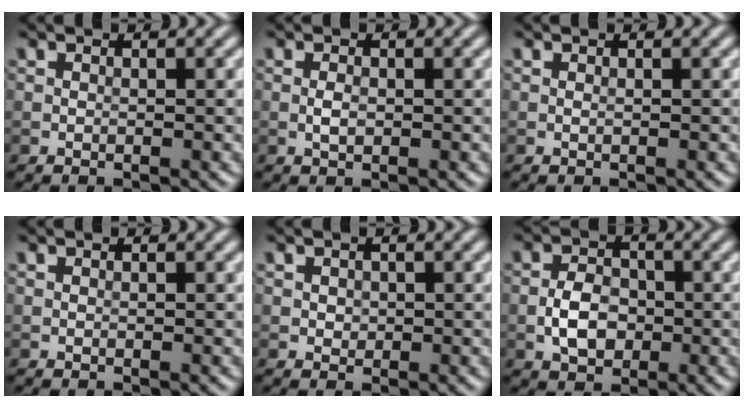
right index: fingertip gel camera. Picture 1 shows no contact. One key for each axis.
{"total": 1.1, "fx": -0.1, "fy": 0.6, "fz": 0.9, "tx": -0.019, "ty": 0.001, "tz": -0.004}
{"total": 0.0}
{"total": 0.0}
{"total": 0.7, "fx": 0.2, "fy": 0.6, "fz": 0.2, "tx": -0.002, "ty": -0.003, "tz": 0.004}
{"total": 3.5, "fx": -0.9, "fy": 2.4, "fz": 2.4, "tx": -0.038, "ty": 0.004, "tz": -0.020}